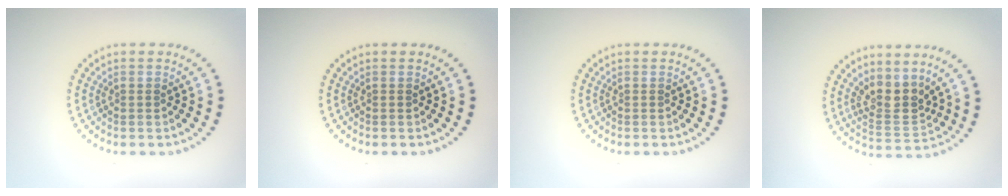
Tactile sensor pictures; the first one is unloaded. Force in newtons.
{"total": 0.0}
{"total": 0.0}
{"total": 3.1, "press": 2.6, "slide": 1.8}